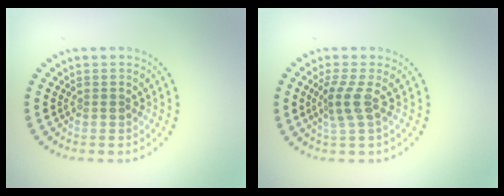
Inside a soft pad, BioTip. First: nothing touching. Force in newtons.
{"total": 2.2, "press": 1.7, "slide": 1.4}